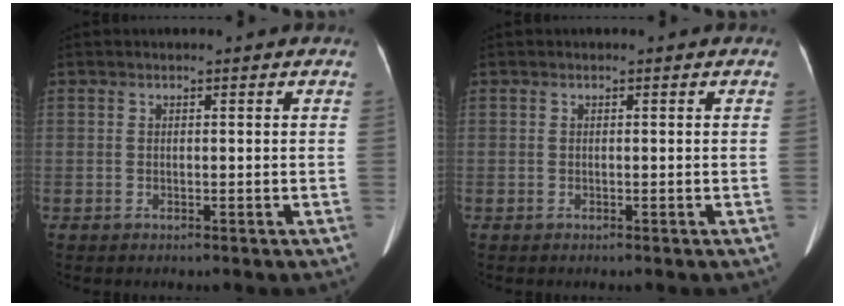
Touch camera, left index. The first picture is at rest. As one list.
[{"total": 0.0}]